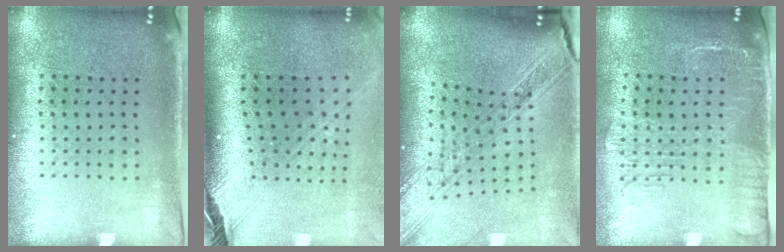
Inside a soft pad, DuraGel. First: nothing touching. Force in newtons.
{"total": 2.9, "press": 2.0, "slide": 2.0}
{"total": 2.4, "press": 2.0, "slide": 1.3}
{"total": 1.8, "press": 1.5, "slide": 0.9}